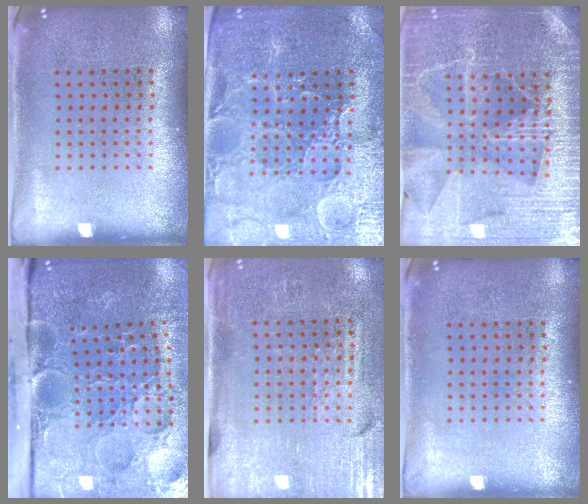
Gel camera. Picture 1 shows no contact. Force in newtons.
{"total": 3.4, "press": 3.4, "slide": 0.6}
{"total": 4.4, "press": 4.2, "slide": 1.5}
{"total": 5.3, "press": 4.1, "slide": 3.4}
{"total": 3.4, "press": 3.1, "slide": 1.3}
{"total": 0.0}